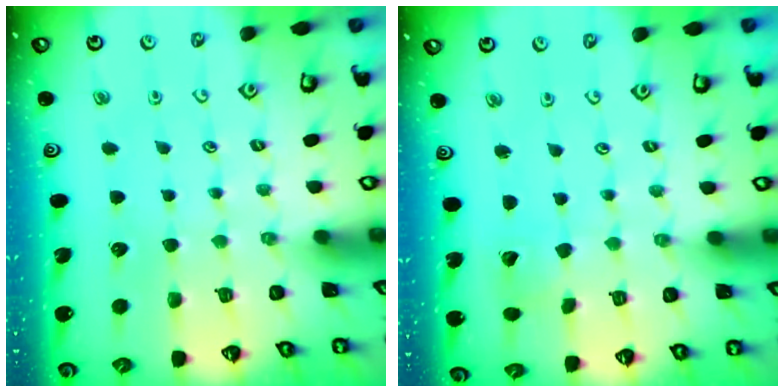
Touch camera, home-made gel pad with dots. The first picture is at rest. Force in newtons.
{"total": 2.9, "press": 2.9, "slide": 0.3}